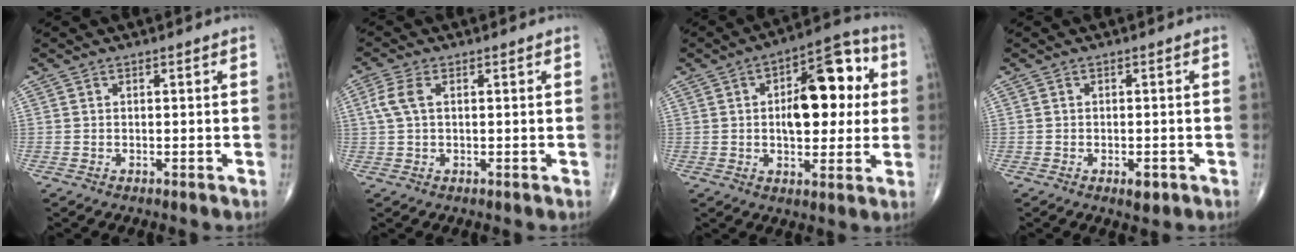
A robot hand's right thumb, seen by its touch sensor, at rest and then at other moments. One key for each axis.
{"total": 4.0, "fx": 0.9, "fy": 2.1, "fz": 3.3, "tx": -0.091, "ty": 0.014, "tz": 0.016}
{"total": 15.8, "fx": 2.3, "fy": 8.1, "fz": 13.4, "tx": -0.151, "ty": 0.017, "tz": 0.028}
{"total": 2.2, "fx": -1.1, "fy": 1.0, "fz": 1.6, "tx": -0.017, "ty": 0.000, "tz": -0.013}